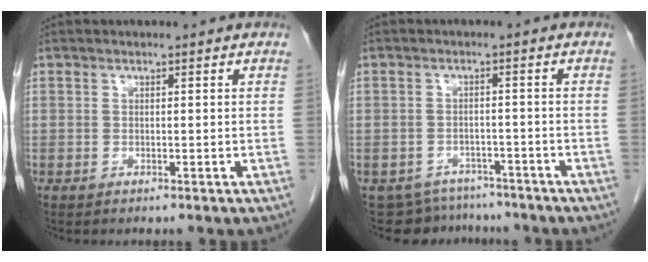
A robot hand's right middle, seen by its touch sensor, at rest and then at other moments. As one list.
[{"total": 7.4, "force": [-6.7, 3.1, -0.5], "torque": [0.014, 0.017, -0.085]}]